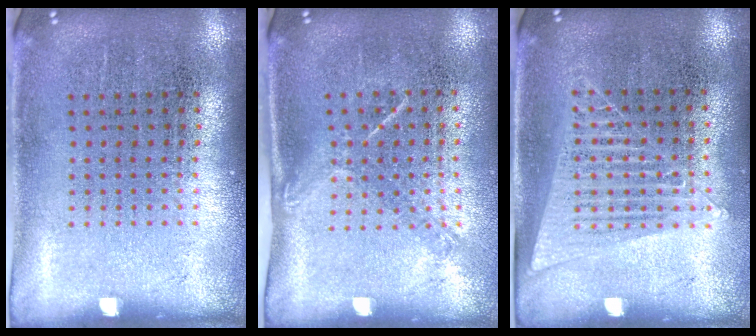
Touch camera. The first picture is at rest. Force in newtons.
{"total": 1.4, "press": 1.0, "slide": 1.0}
{"total": 1.1, "press": 1.0, "slide": 0.5}